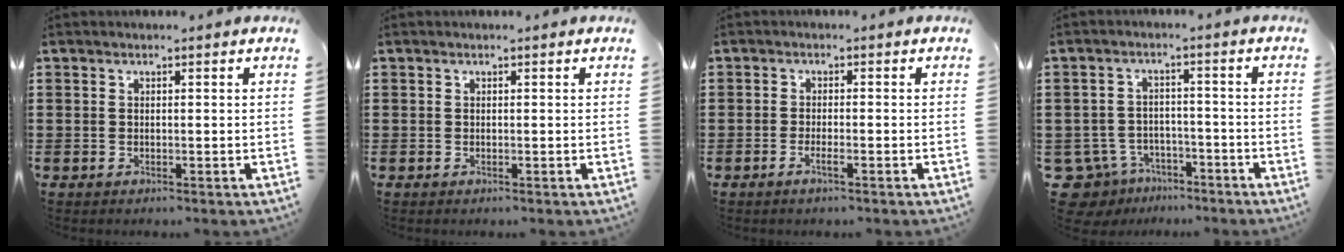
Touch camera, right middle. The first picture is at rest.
{"total": 0.0}
{"total": 5.2, "force": [-2.8, 0.8, 4.3], "torque": [-0.089, -0.006, -0.053]}
{"total": 5.2, "force": [-4.5, 2.6, 0.8], "torque": [-0.050, 0.005, -0.096]}